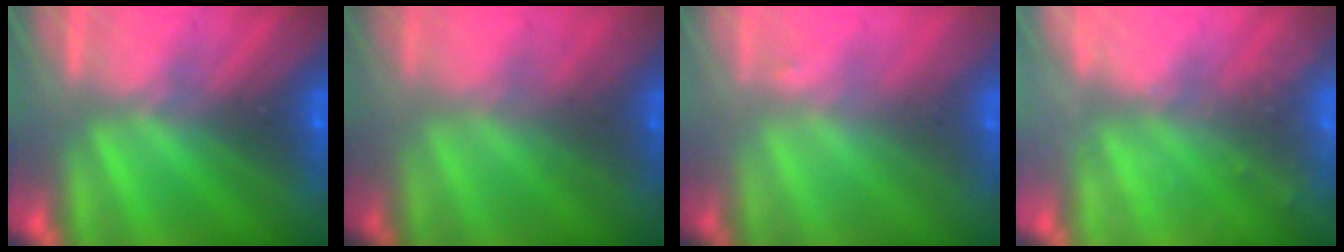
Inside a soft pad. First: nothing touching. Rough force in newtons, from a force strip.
{"total": 1.8}
{"total": 1.5}
{"total": 2.4}